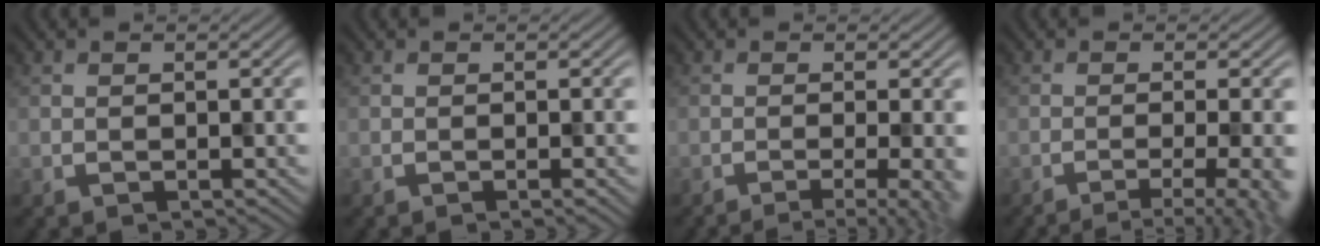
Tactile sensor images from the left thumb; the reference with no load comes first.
{"total": 1.5, "force": [-0.4, 0.3, 1.4], "torque": [-0.012, 0.002, -0.008]}
{"total": 6.1, "force": [-2.6, 1.6, 5.3], "torque": [-0.051, 0.003, -0.021]}
{"total": 7.3, "force": [-3.7, 1.9, 6.0], "torque": [-0.061, 0.003, -0.038]}